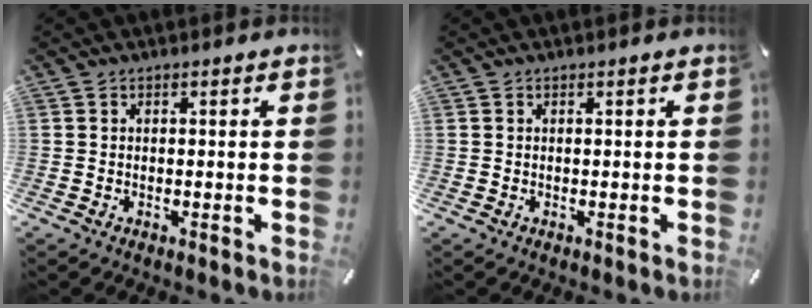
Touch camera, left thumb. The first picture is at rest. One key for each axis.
{"total": 0.0}